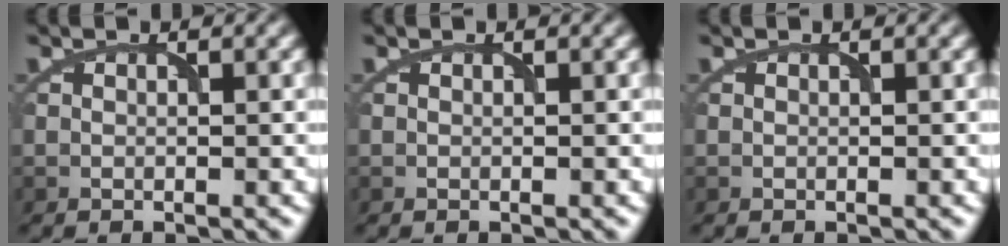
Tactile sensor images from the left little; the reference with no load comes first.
{"total": 0.0}
{"total": 0.0}